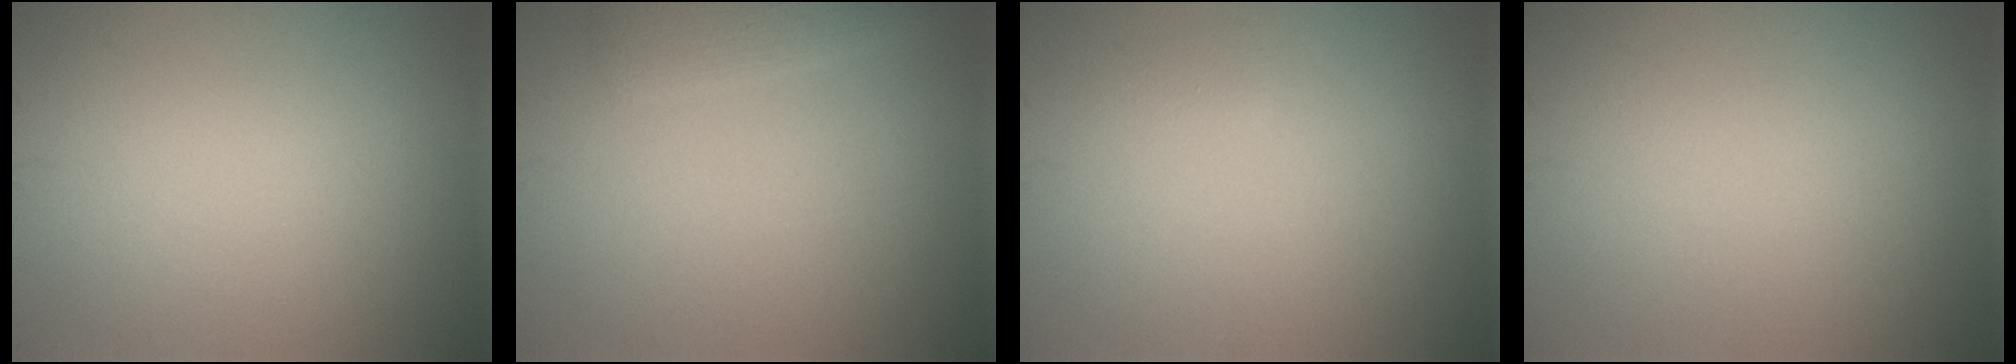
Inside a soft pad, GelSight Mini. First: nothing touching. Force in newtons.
{"total": 2.2, "press": 2.2, "slide": 0.0}
{"total": 0.6, "press": 0.5, "slide": 0.1}
{"total": 0.0}